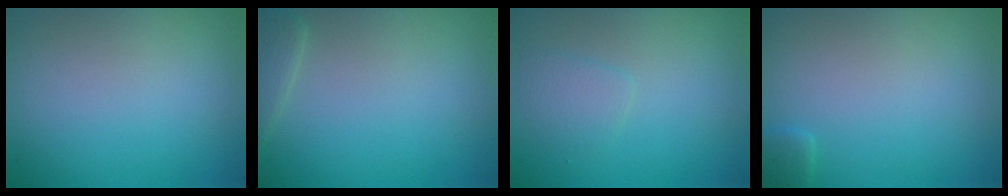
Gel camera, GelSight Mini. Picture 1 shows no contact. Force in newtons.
{"total": 1.6, "press": 1.6, "slide": 0.1}
{"total": 1.4, "press": 1.4, "slide": 0.1}
{"total": 1.0, "press": 1.0, "slide": 0.1}